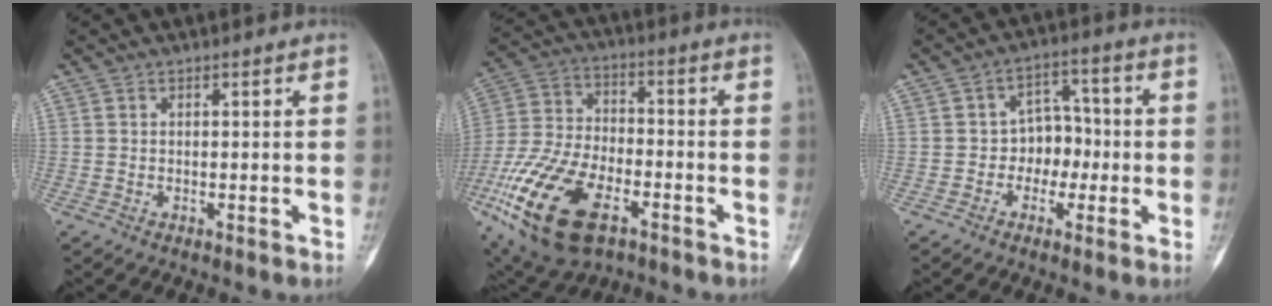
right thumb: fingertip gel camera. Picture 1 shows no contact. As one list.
[{"total": 21.6, "force": [-9.8, 11.3, 15.6], "torque": [-0.329, 0.016, -0.176]}, {"total": 7.1, "force": [-1.3, 5.6, 4.2], "torque": [-0.014, 0.033, -0.031]}]